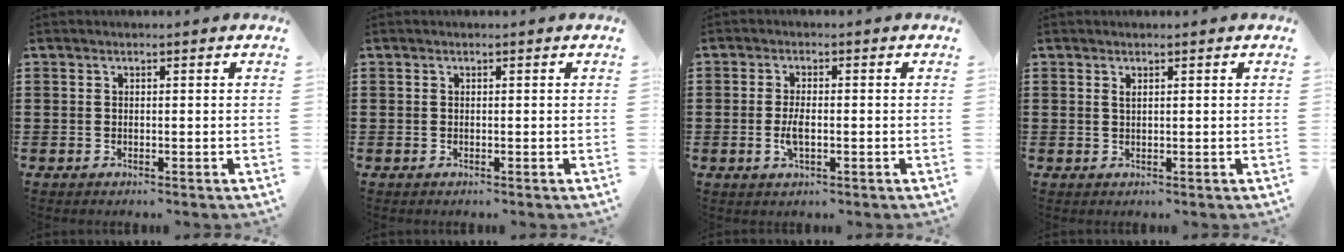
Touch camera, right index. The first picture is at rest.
{"total": 0.0}
{"total": 3.2, "force": [-0.6, 1.1, 2.9], "torque": [-0.059, 0.000, -0.014]}
{"total": 0.7, "force": [0.4, 0.2, 0.6], "torque": [-0.013, 0.002, 0.007]}